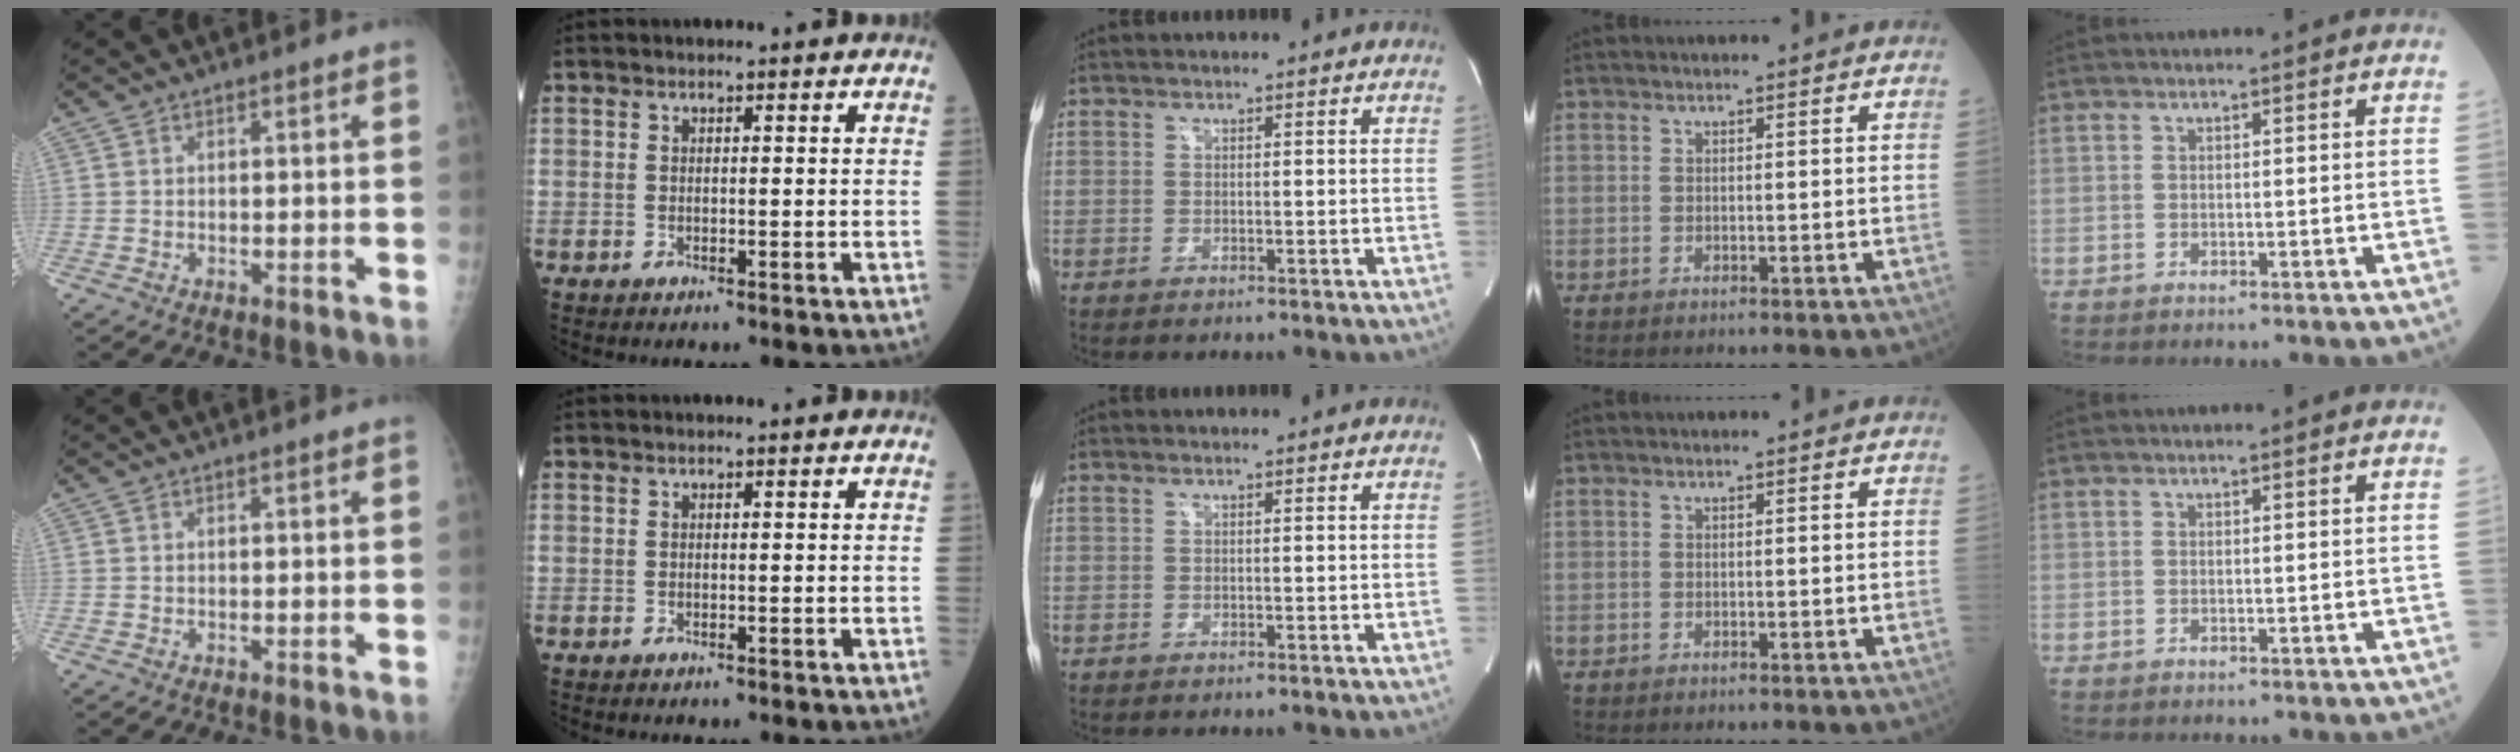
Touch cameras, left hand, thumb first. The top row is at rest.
{}